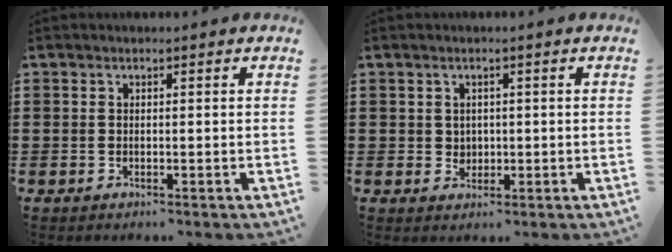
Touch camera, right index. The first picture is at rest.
{"total": 1.7, "force": [0.6, 1.6, 0.3], "torque": [-0.013, 0.009, 0.010]}